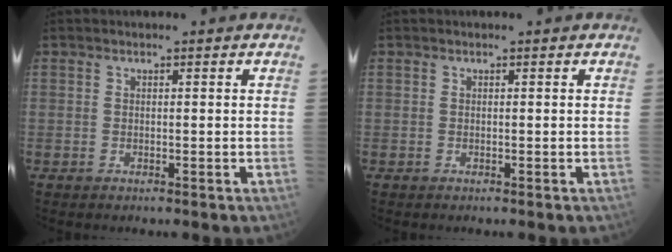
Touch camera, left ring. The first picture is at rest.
{"total": 0.0}